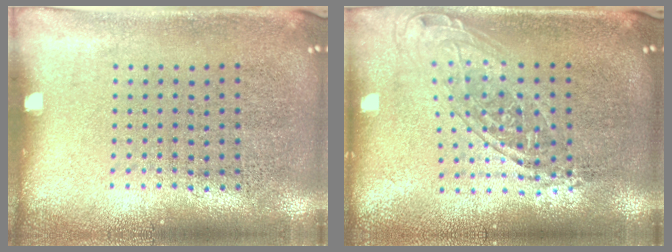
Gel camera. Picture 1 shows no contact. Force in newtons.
{"total": 1.7, "press": 1.4, "slide": 1.0}